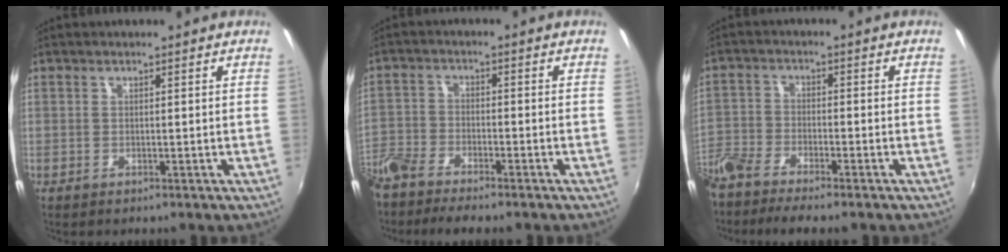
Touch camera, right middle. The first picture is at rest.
{"total": 8.3, "force": [-6.9, 2.6, 3.9], "torque": [-0.102, -0.021, -0.136]}
{"total": 8.0, "force": [-6.7, 1.7, 3.9], "torque": [-0.104, -0.022, -0.135]}